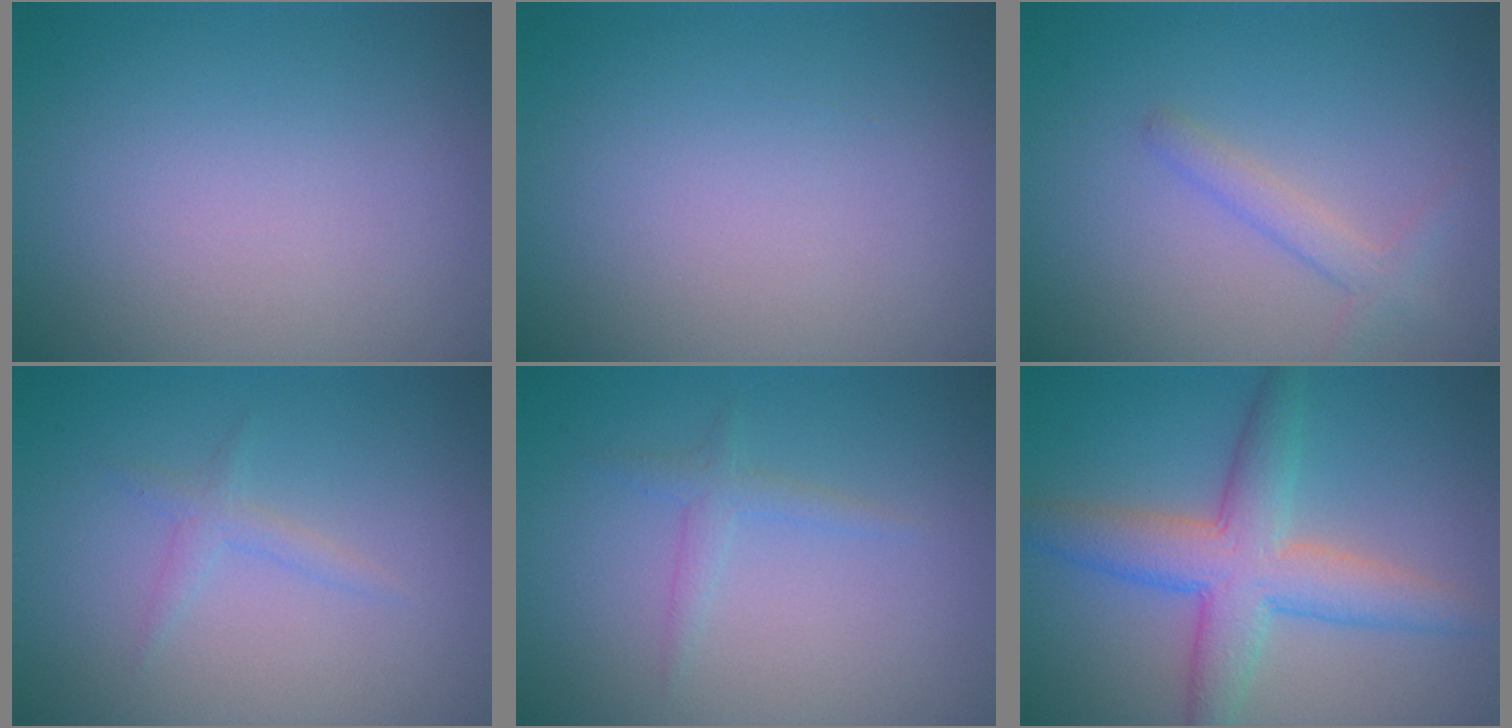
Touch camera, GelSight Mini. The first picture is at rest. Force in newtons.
{"total": 0.0}
{"total": 1.8, "press": 1.8, "slide": 0.1}
{"total": 1.2, "press": 1.2, "slide": 0.1}
{"total": 1.3, "press": 1.3, "slide": 0.1}
{"total": 5.9, "press": 5.9, "slide": 0.3}